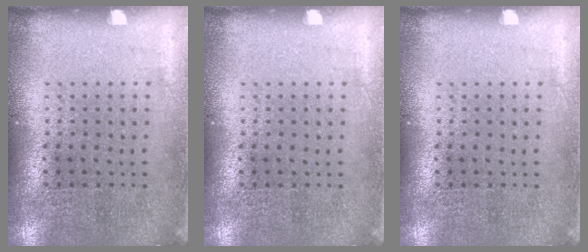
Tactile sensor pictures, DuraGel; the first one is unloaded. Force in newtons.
{"total": 0.0}
{"total": 0.0}